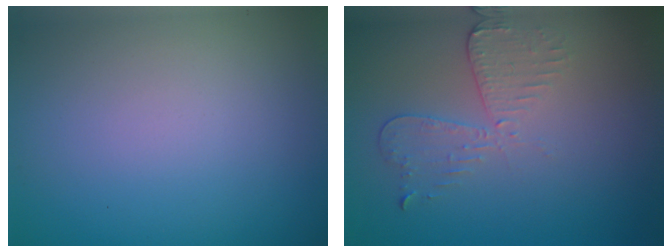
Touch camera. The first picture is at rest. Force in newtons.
{"total": 3.0, "press": 2.6, "slide": 1.5}